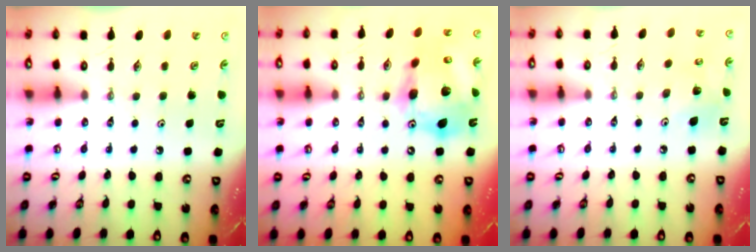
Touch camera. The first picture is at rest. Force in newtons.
{"total": 19.2, "press": 19.0, "slide": 2.3}
{"total": 7.9, "press": 7.8, "slide": 1.4}